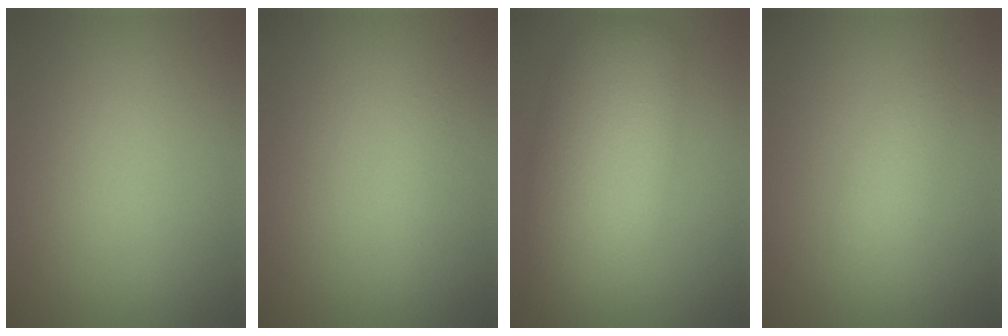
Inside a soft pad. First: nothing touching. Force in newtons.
{"total": 0.7, "press": 0.7, "slide": 0.0}
{"total": 9.0, "press": 8.9, "slide": 0.5}
{"total": 1.9, "press": 1.9, "slide": 0.1}